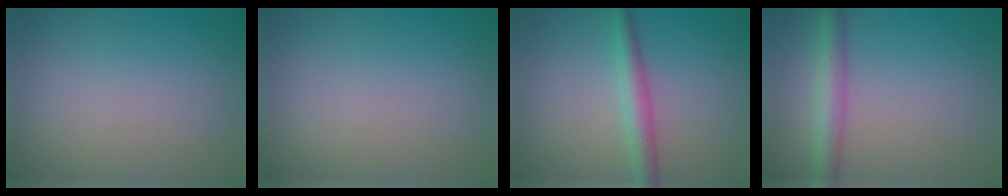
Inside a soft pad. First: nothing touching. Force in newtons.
{"total": 0.0}
{"total": 2.9, "press": 2.9, "slide": 0.0}
{"total": 3.8, "press": 3.8, "slide": 0.1}